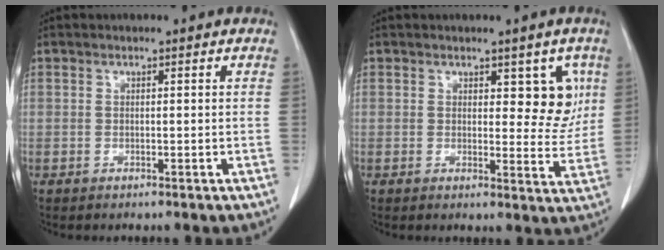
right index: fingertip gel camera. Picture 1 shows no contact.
{"total": 5.9, "force": [2.3, 2.9, 4.5], "torque": [-0.034, -0.001, 0.028]}